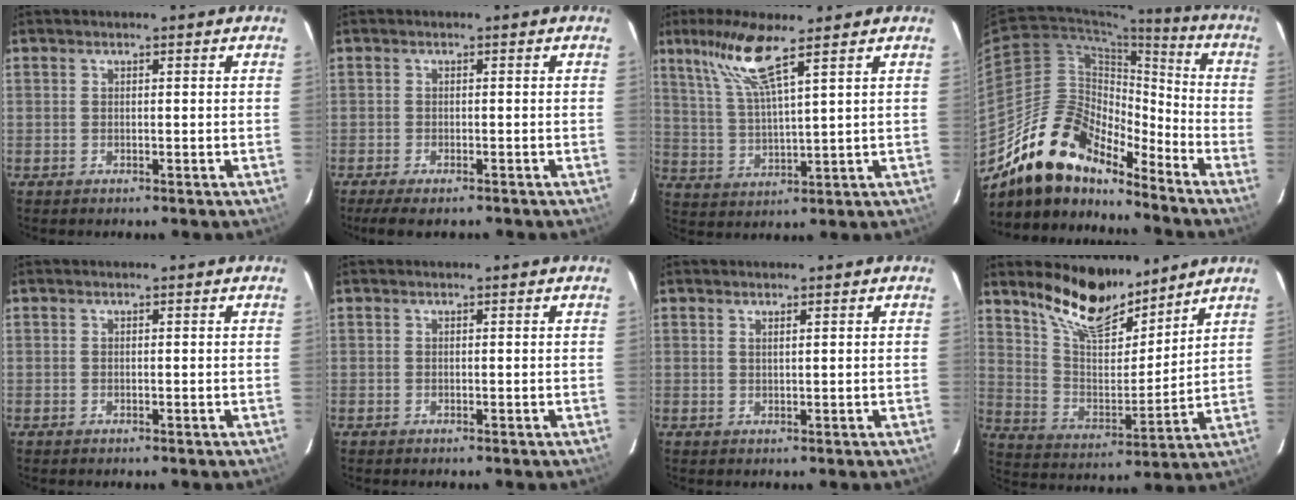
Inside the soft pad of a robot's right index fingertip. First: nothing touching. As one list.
[{"total": 5.8, "force": [-4.6, 1.5, 3.2], "torque": [-0.075, -0.023, -0.076]}, {"total": 9.6, "force": [6.2, 0.3, 7.3], "torque": [-0.146, 0.007, 0.130]}, {"total": 18.1, "force": [-14.6, 7.1, 8.1], "torque": [-0.148, 0.014, -0.266]}, {"total": 0.0}, {"total": 0.0}, {"total": 0.9, "force": [0.6, -0.1, 0.7], "torque": [-0.010, 0.001, 0.012]}, {"total": 14.3, "force": [11.6, 4.9, 6.9], "torque": [-0.135, 0.000, 0.213]}]